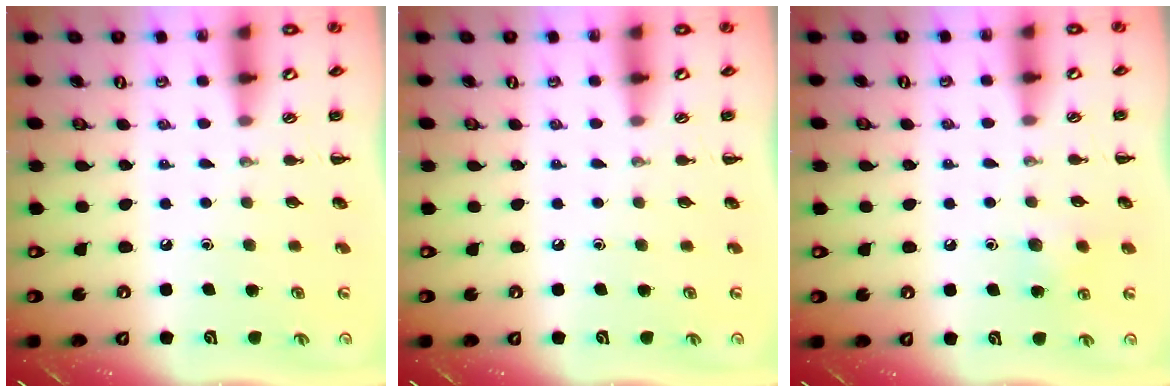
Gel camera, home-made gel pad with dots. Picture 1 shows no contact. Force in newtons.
{"total": 0.0}
{"total": 6.8, "press": 6.6, "slide": 1.9}